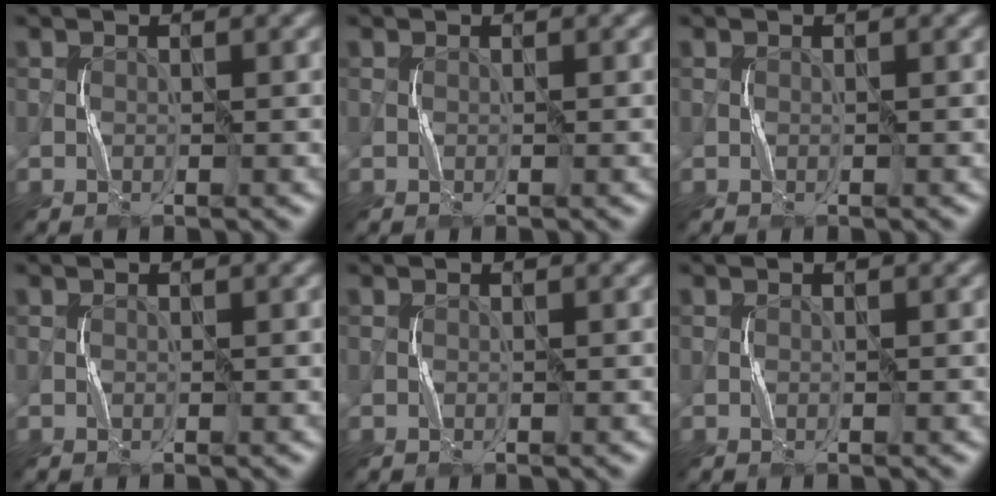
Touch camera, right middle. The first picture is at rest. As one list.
[{"total": 0.0}, {"total": 0.0}, {"total": 0.0}, {"total": 0.0}, {"total": 0.0}]